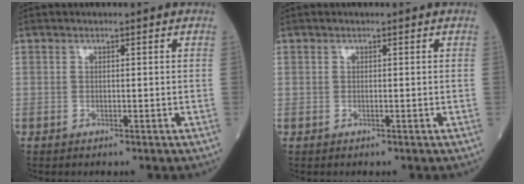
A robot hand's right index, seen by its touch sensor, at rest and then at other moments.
{"total": 0.0}